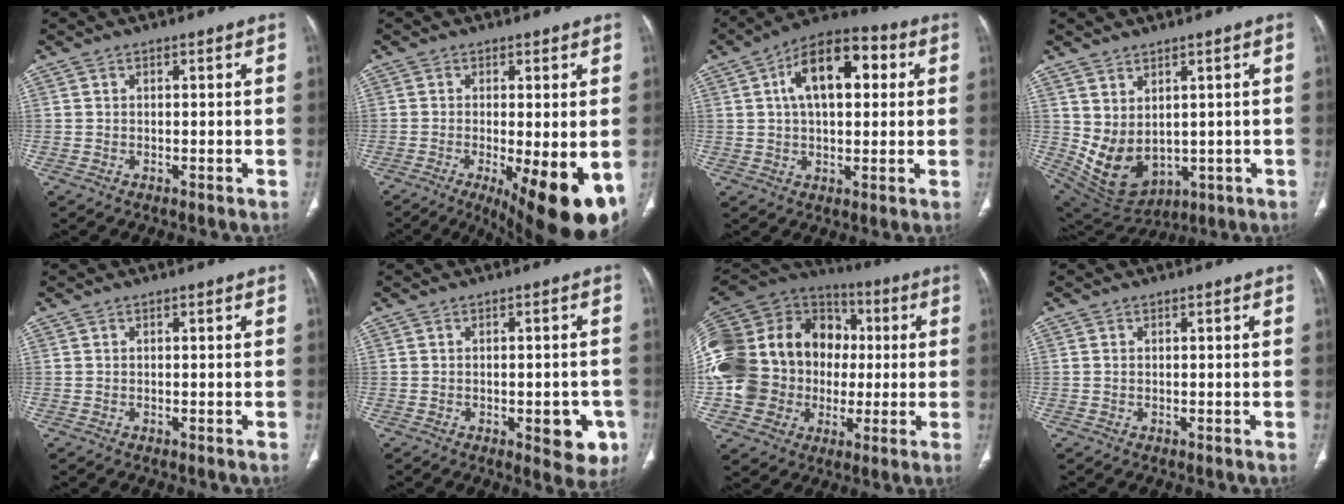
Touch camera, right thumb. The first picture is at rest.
{"total": 15.5, "force": [-5.4, 4.5, 13.8], "torque": [-0.157, -0.024, -0.067]}
{"total": 14.4, "force": [3.7, 7.6, 11.6], "torque": [-0.166, 0.021, 0.052]}
{"total": 10.1, "force": [1.1, 6.8, 7.3], "torque": [-0.122, -0.018, 0.057]}
{"total": 0.0}
{"total": 7.3, "force": [-2.5, 3.3, 6.0], "torque": [-0.049, 0.002, -0.021]}
{"total": 32.0, "force": [0.4, 25.3, 19.5], "torque": [-0.422, 0.061, 0.018]}
{"total": 0.0}